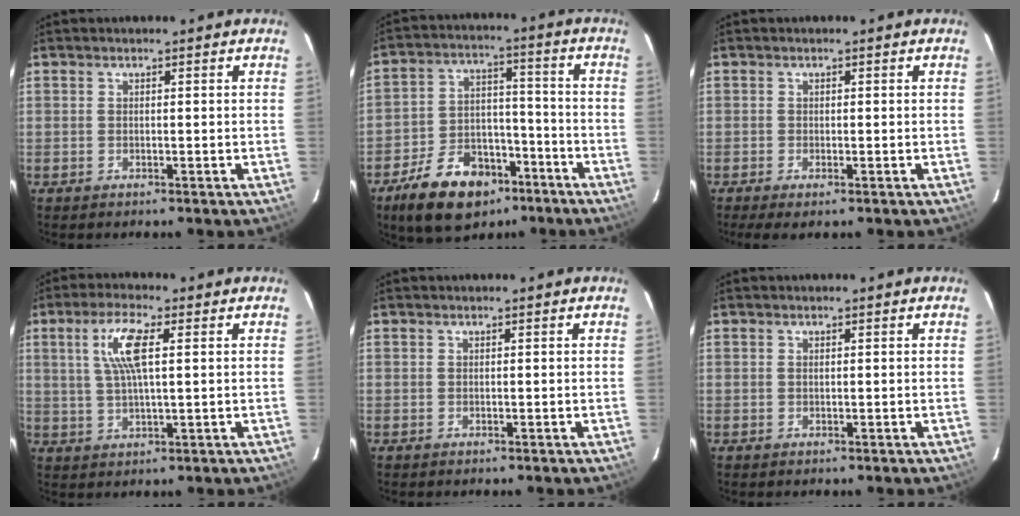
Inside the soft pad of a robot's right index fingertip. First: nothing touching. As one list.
[{"total": 16.0, "force": [-10.2, 9.4, 7.9], "torque": [-0.165, 0.018, -0.154]}, {"total": 2.3, "force": [-1.4, 0.7, 1.7], "torque": [-0.039, -0.007, -0.023]}, {"total": 7.6, "force": [2.0, 1.7, 7.2], "torque": [-0.141, 0.008, 0.039]}, {"total": 0.0}, {"total": 0.0}]